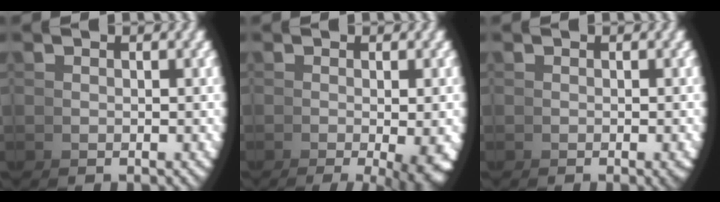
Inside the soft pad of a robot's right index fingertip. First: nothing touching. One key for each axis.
{"total": 5.9, "fx": -2.4, "fy": 1.6, "fz": 5.1, "tx": -0.063, "ty": -0.021, "tz": -0.023}
{"total": 1.0, "fx": -0.5, "fy": 0.3, "fz": 0.9, "tx": -0.010, "ty": 0.001, "tz": -0.009}